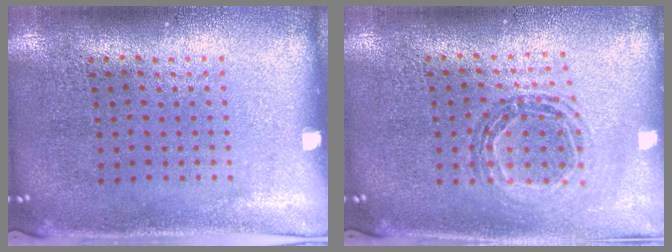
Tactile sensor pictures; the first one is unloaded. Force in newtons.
{"total": 0.9, "press": 0.9, "slide": 0.1}